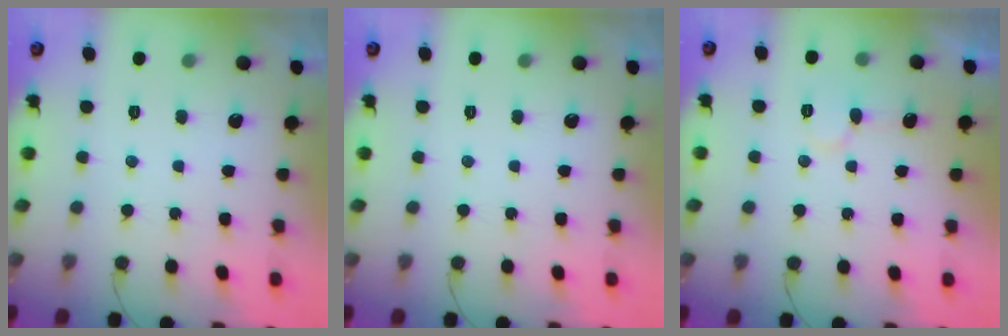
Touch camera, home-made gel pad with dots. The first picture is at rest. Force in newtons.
{"total": 0.0}
{"total": 5.8, "press": 5.8, "slide": 0.5}